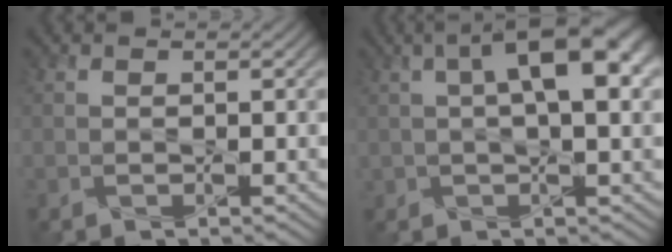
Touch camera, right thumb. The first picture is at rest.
{"total": 10.3, "force": [2.4, 4.4, 9.0], "torque": [-0.144, 0.012, 0.034]}